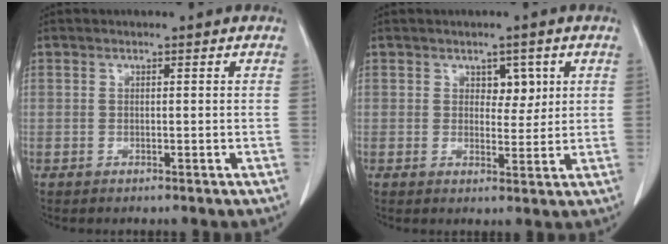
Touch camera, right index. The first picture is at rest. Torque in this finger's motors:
{"motor_torque": [0.07, 0.12, 0.01, 0.00]}